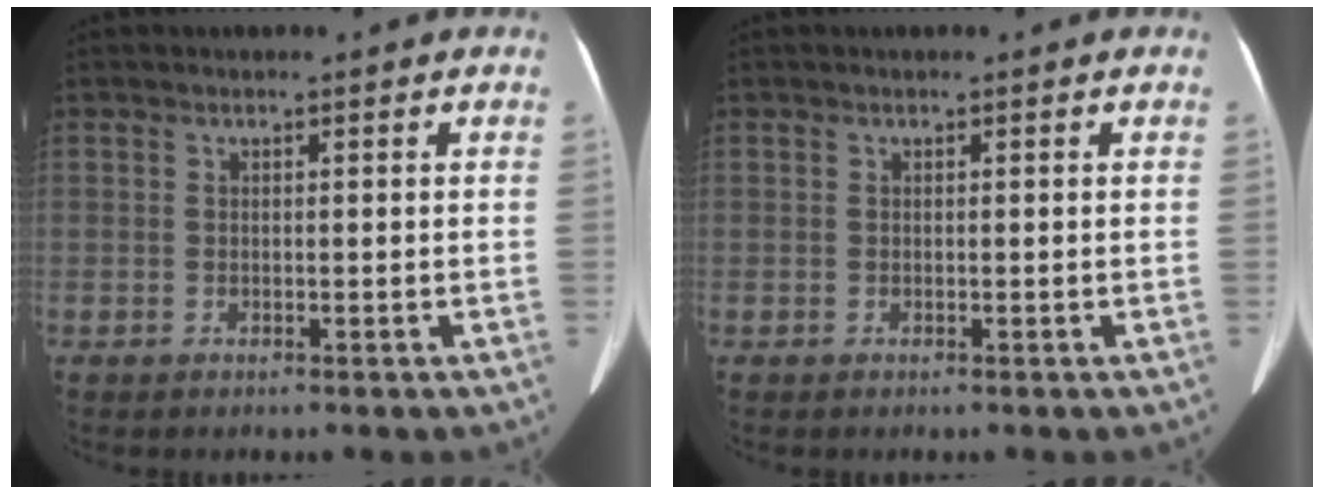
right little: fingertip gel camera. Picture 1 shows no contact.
{"total": 0.0}